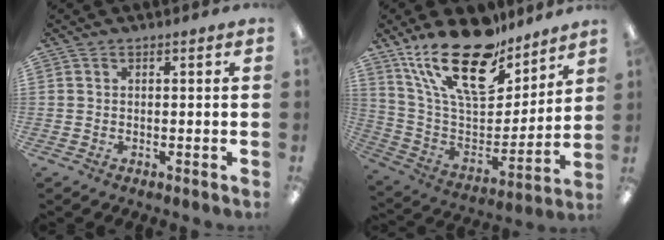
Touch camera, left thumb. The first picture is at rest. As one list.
[{"total": 24.4, "force": [16.5, 10.8, 14.4], "torque": [-0.260, -0.112, 0.289]}]